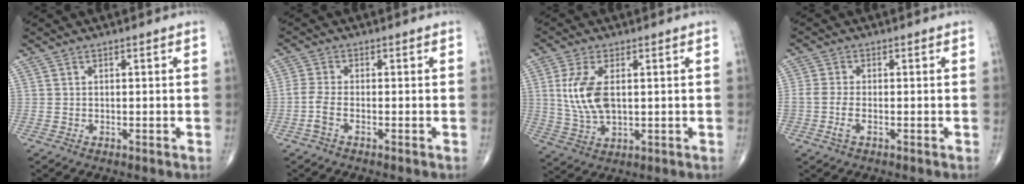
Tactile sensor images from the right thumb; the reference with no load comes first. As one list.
[{"total": 3.1, "force": [-1.4, 1.0, 2.6], "torque": [-0.068, 0.005, -0.035]}, {"total": 9.3, "force": [1.4, 4.8, 7.9], "torque": [-0.171, -0.007, 0.033]}, {"total": 3.4, "force": [-1.3, 1.6, 2.7], "torque": [-0.072, 0.008, -0.028]}]